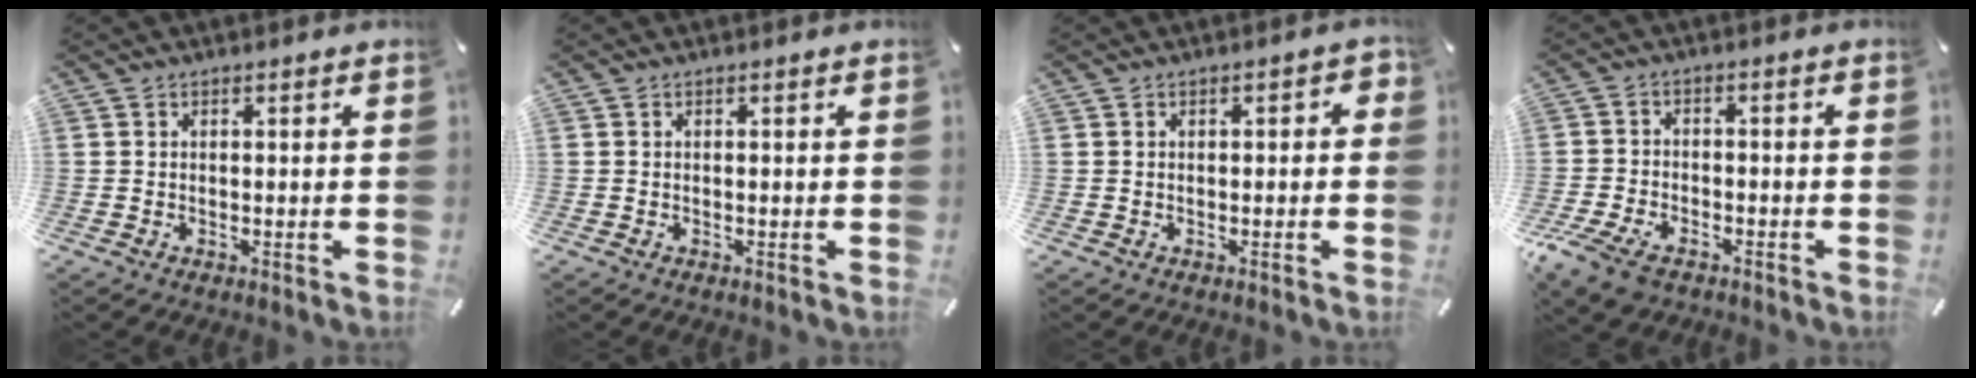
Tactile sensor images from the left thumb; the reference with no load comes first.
{"total": 0.0}
{"total": 2.2, "force": [-0.6, 1.2, 1.7], "torque": [-0.031, 0.007, -0.011]}
{"total": 7.4, "force": [-4.8, 4.0, 3.9], "torque": [-0.096, 0.013, -0.093]}